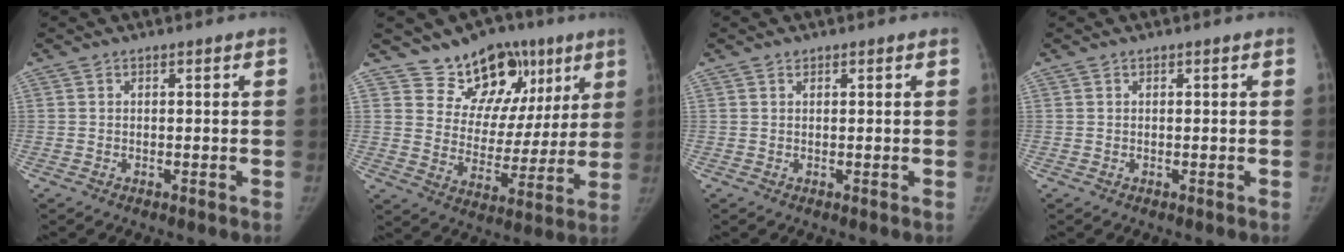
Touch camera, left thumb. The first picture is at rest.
{"total": 15.9, "force": [10.1, 10.6, 6.2], "torque": [-0.022, -0.039, 0.157]}
{"total": 0.6, "force": [0.5, 0.3, 0.2], "torque": [-0.002, -0.003, 0.007]}
{"total": 0.0}